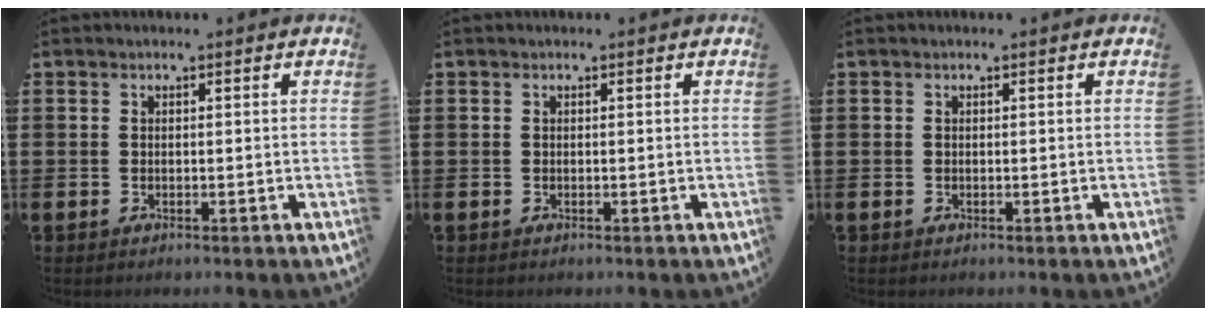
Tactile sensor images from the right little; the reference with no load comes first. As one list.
[{"total": 0.0}, {"total": 0.0}]